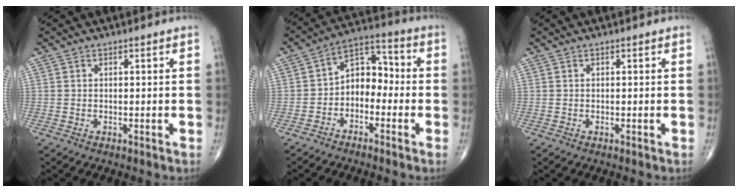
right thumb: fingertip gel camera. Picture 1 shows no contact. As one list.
[{"total": 8.0, "force": [-2.2, 5.6, 5.2], "torque": [-0.053, 0.044, -0.055]}, {"total": 0.0}]